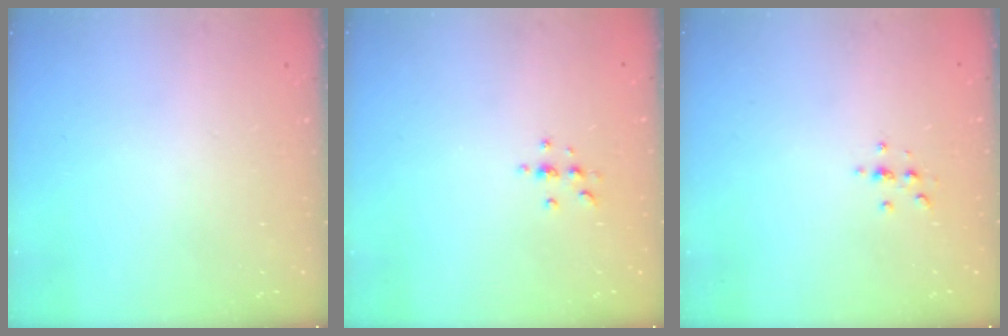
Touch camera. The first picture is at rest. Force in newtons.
{"total": 2.7, "press": 2.7, "slide": 0.3}
{"total": 2.1, "press": 2.1, "slide": 0.2}